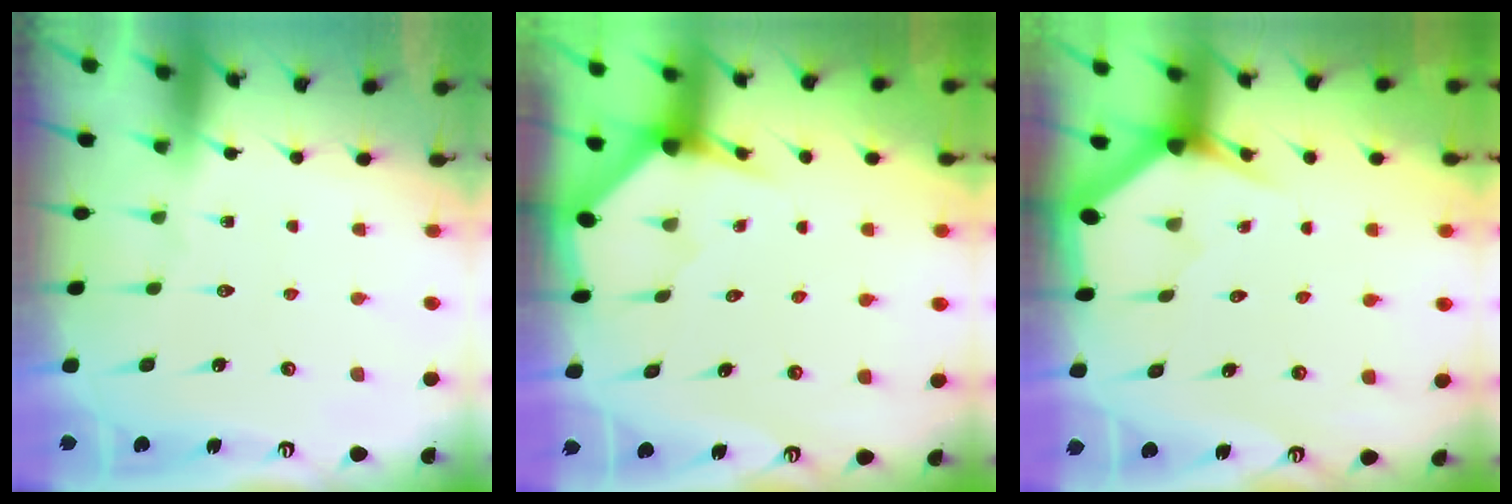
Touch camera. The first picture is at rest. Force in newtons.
{"total": 3.0, "press": 3.0, "slide": 0.2}
{"total": 3.0, "press": 3.0, "slide": 0.0}